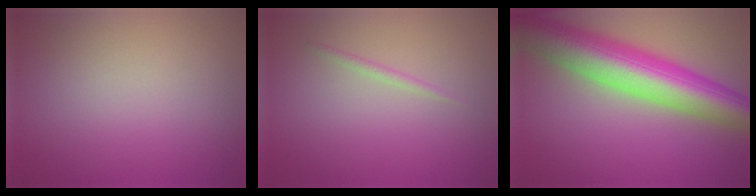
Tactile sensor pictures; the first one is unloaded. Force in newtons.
{"total": 0.7, "press": 0.7, "slide": 0.1}
{"total": 11.2, "press": 11.2, "slide": 0.5}